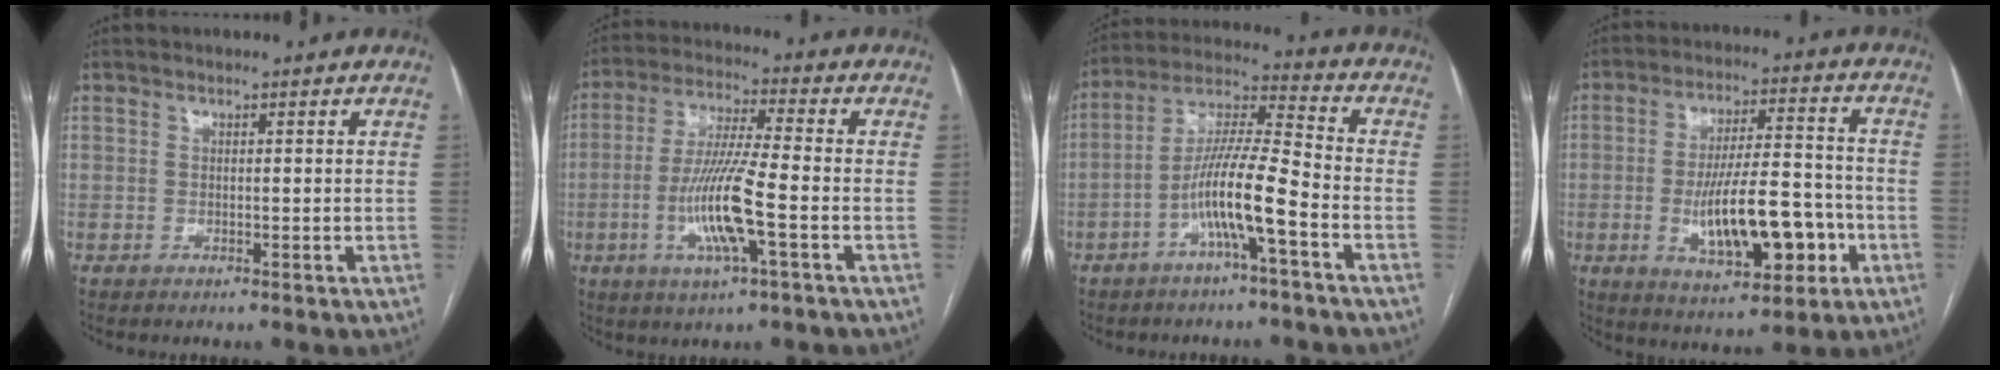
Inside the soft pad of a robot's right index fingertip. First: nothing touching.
{"total": 11.3, "force": [-3.2, 0.6, 10.9], "torque": [-0.219, -0.008, -0.063]}
{"total": 11.0, "force": [-4.5, 0.4, 10.0], "torque": [-0.195, 0.018, -0.084]}
{"total": 14.4, "force": [-3.9, 4.5, 13.1], "torque": [-0.220, 0.011, -0.053]}